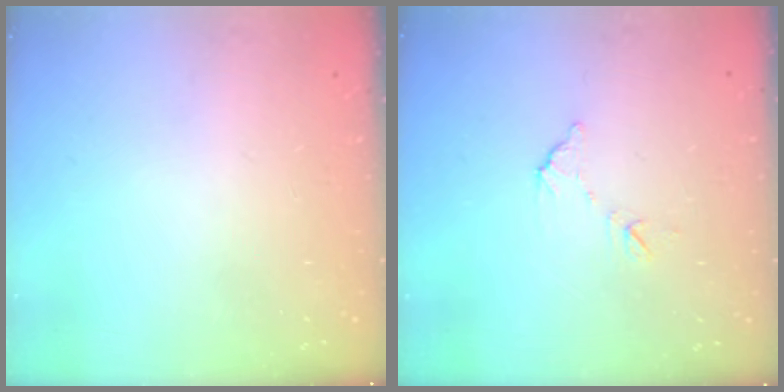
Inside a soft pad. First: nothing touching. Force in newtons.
{"total": 7.0, "press": 6.9, "slide": 0.3}